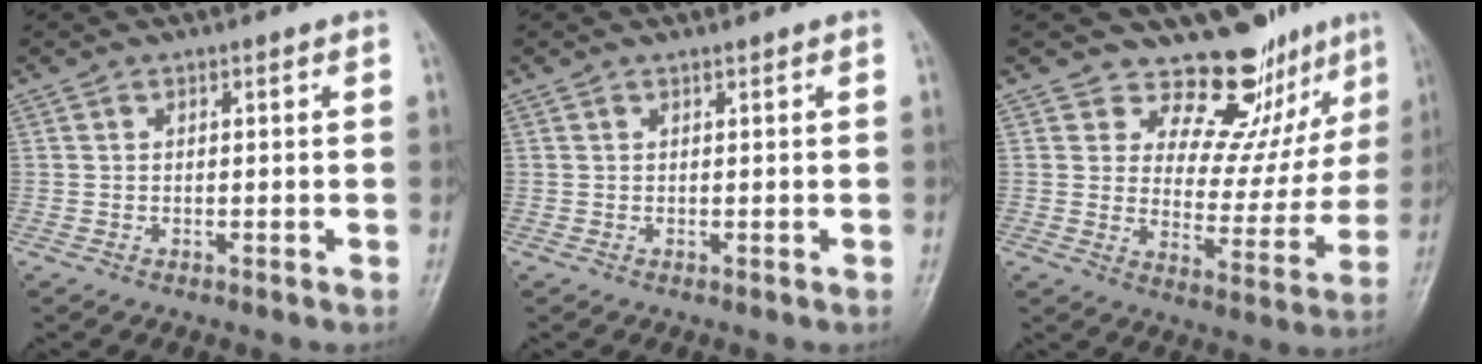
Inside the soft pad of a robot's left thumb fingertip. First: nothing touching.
{"total": 0.0}
{"total": 12.6, "force": [10.2, 5.9, 4.3], "torque": [-0.002, -0.084, 0.142]}